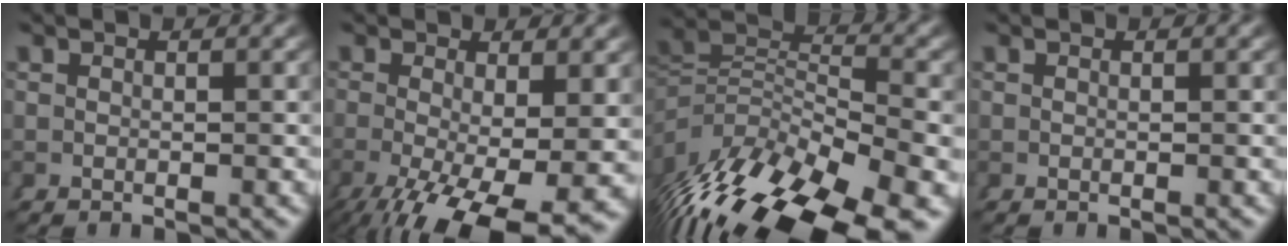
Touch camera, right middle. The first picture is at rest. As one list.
[{"total": 9.5, "force": [-4.6, 3.6, 7.5], "torque": [-0.129, -0.057, -0.040]}, {"total": 12.4, "force": [-5.0, 7.4, 8.6], "torque": [-0.155, -0.047, -0.053]}, {"total": 0.0}]